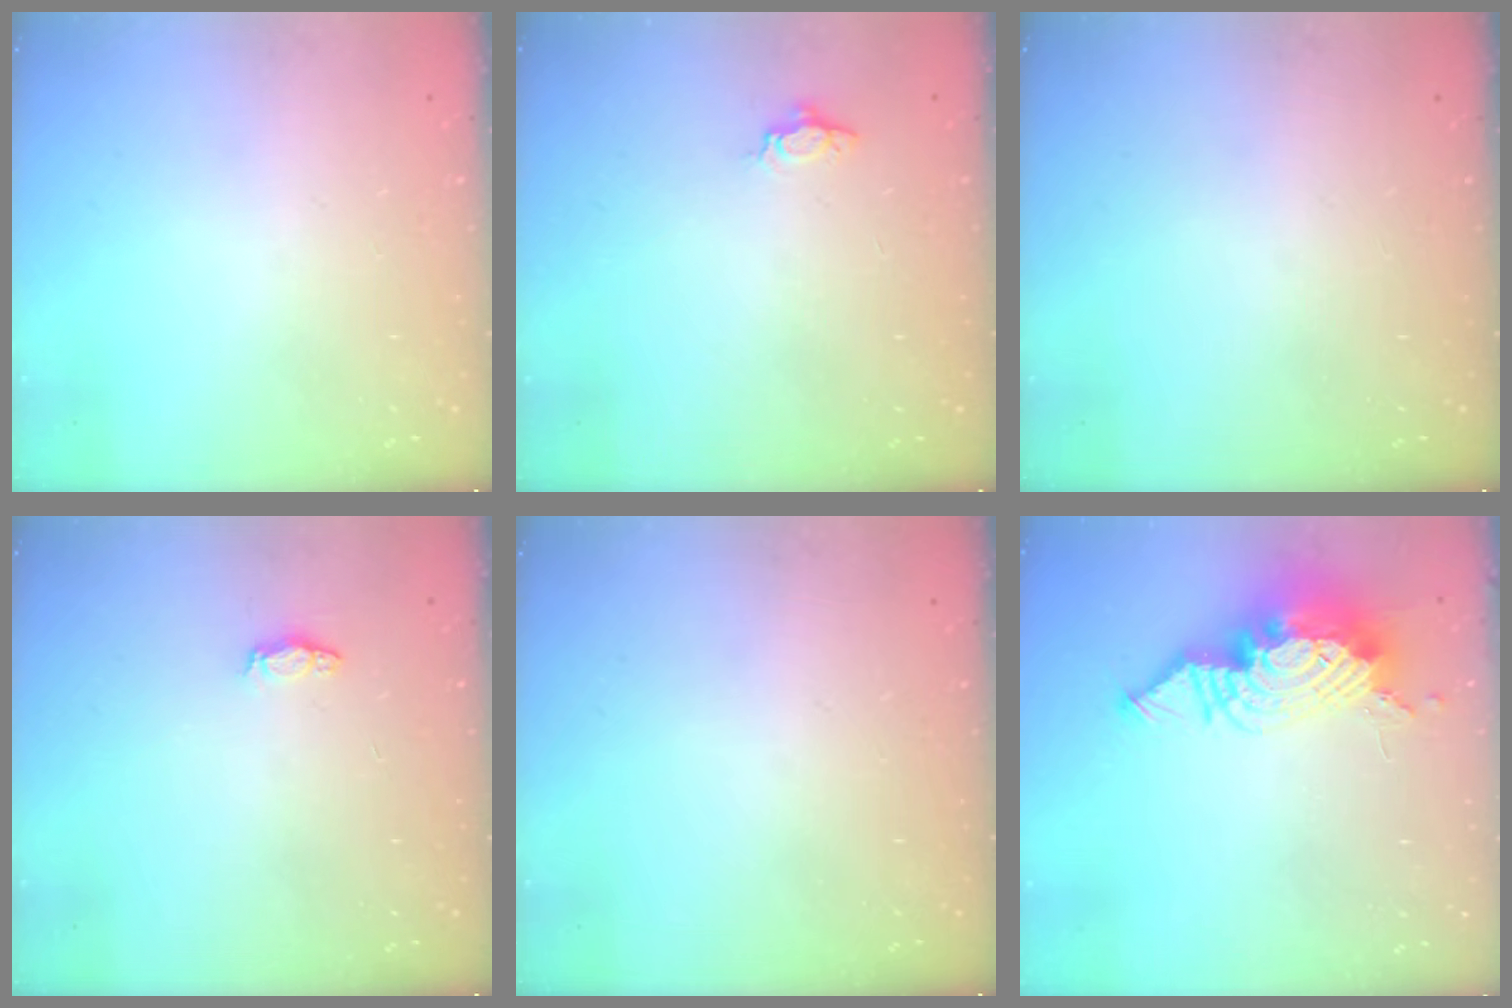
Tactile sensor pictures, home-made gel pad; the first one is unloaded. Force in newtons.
{"total": 3.7, "press": 3.6, "slide": 0.5}
{"total": 0.0}
{"total": 3.0, "press": 2.9, "slide": 0.4}
{"total": 0.0}
{"total": 21.4, "press": 18.4, "slide": 10.8}